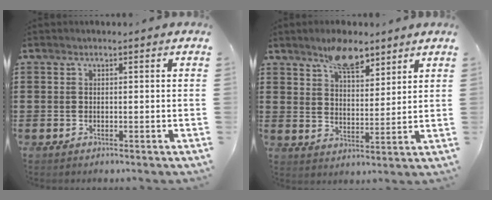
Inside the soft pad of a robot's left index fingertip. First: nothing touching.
{"total": 7.7, "force": [5.8, 3.2, 3.9], "torque": [-0.069, -0.010, 0.102]}